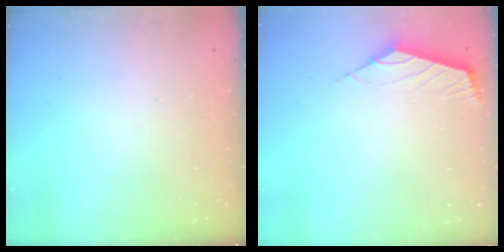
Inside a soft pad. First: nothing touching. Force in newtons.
{"total": 2.4, "press": 2.4, "slide": 0.4}